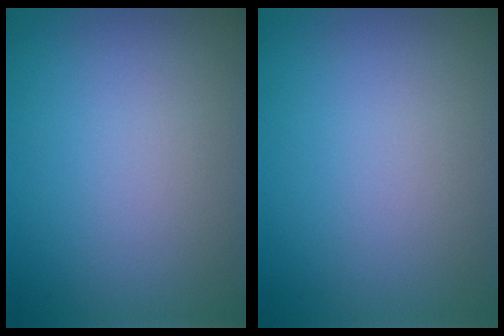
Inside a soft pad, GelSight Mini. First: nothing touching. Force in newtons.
{"total": 0.0}